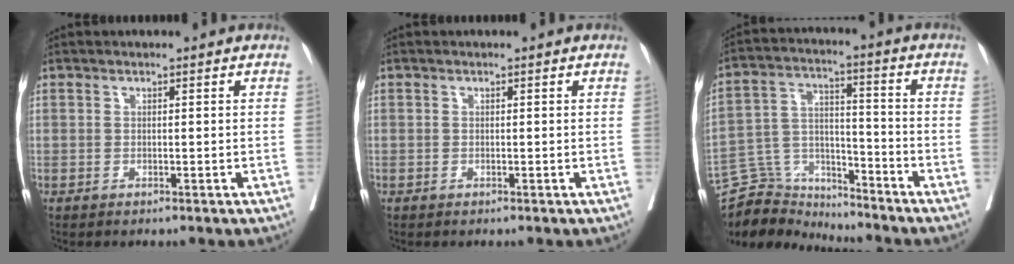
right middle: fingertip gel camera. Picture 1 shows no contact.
{"total": 0.0}
{"total": 10.7, "force": [-10.4, 2.6, -0.1], "torque": [-0.003, 0.044, -0.190]}